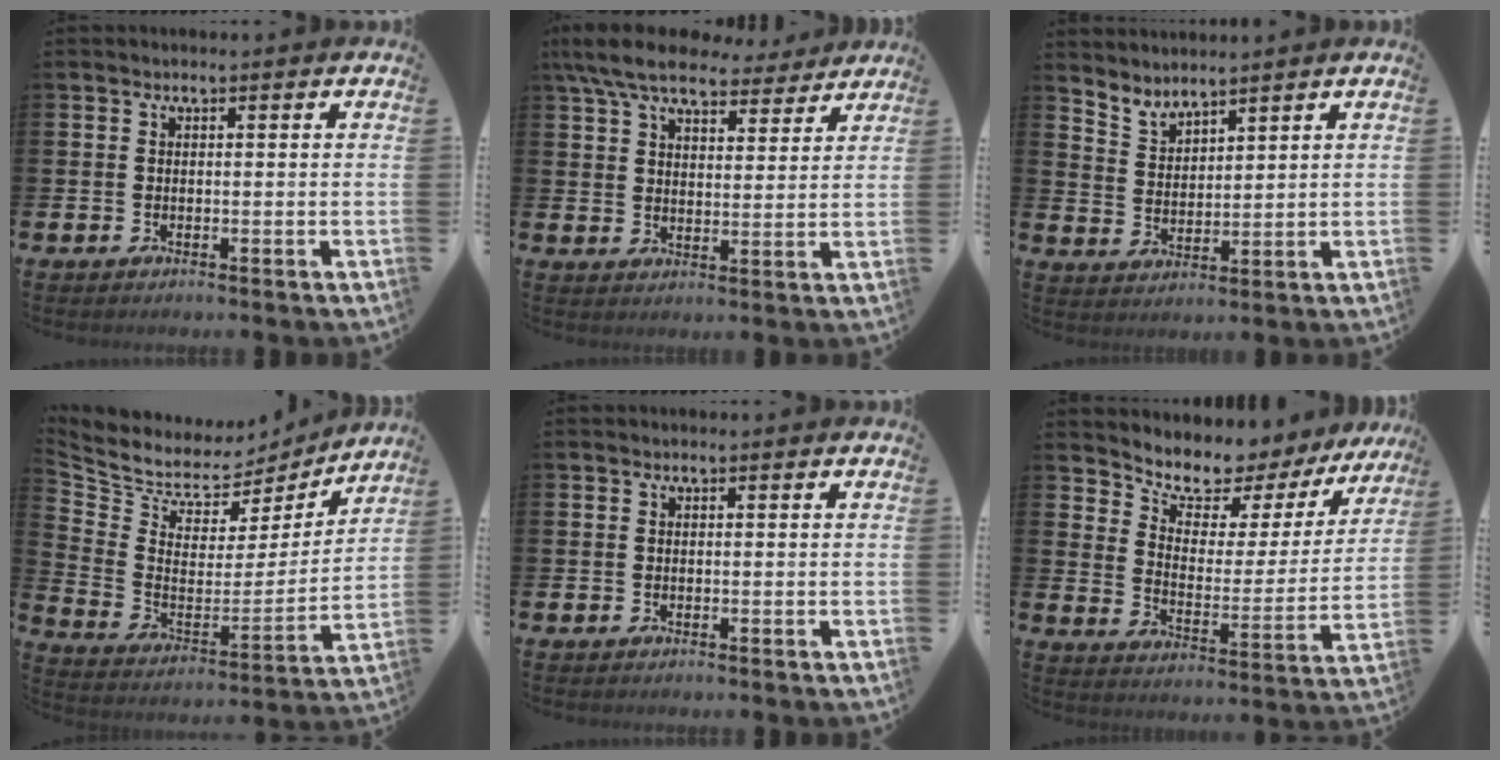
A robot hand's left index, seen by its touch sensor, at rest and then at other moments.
{"total": 8.5, "force": [7.5, 2.6, 3.0], "torque": [-0.072, -0.039, 0.135]}
{"total": 3.8, "force": [3.8, 0.1, -0.2], "torque": [-0.010, -0.026, 0.070]}
{"total": 7.1, "force": [6.5, 2.7, 0.5], "torque": [-0.056, -0.058, 0.109]}
{"total": 0.0}
{"total": 7.8, "force": [7.2, 2.6, 1.6], "torque": [-0.064, -0.058, 0.122]}